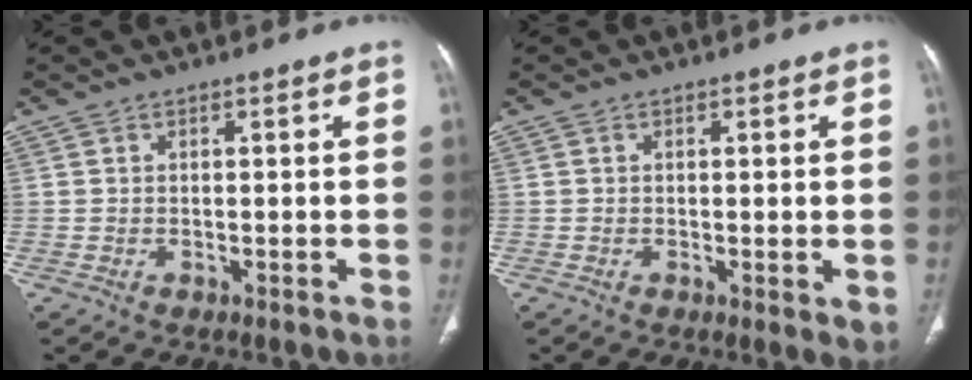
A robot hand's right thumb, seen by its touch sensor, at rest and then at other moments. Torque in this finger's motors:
{"motor_torque": [0.16, 0.14, -0.28, -0.18, 0.02]}